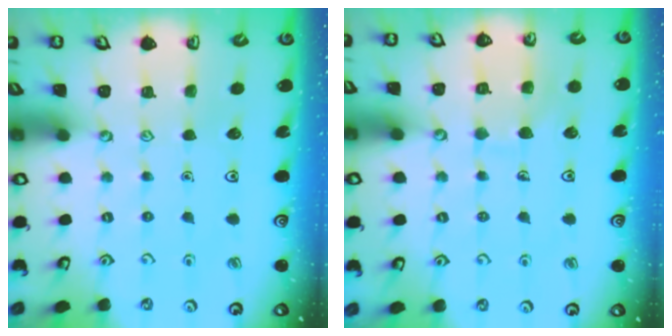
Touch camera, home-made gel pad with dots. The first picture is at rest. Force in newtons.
{"total": 7.1, "press": 7.1, "slide": 0.3}